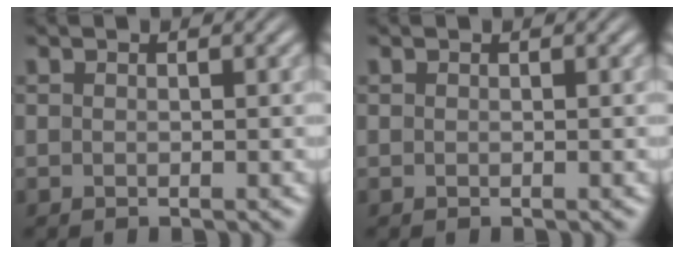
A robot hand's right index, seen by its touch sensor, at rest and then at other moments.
{"total": 0.0}